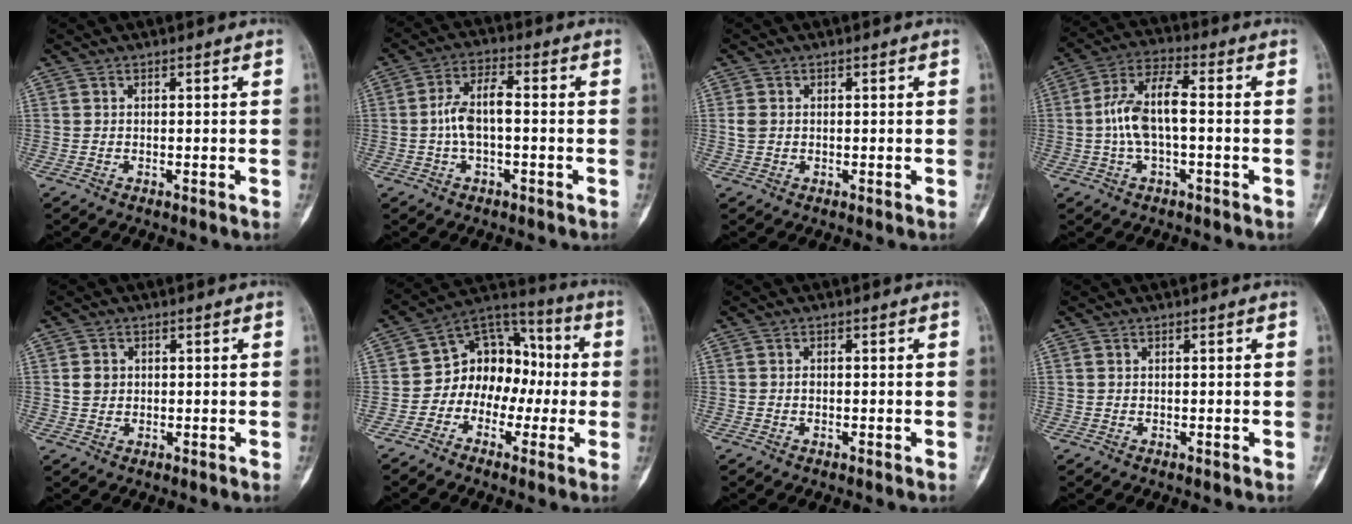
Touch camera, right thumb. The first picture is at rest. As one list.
[{"total": 6.9, "force": [-0.7, 2.8, 6.2], "torque": [-0.125, 0.024, -0.019]}, {"total": 1.7, "force": [0.1, 1.4, 0.9], "torque": [-0.020, 0.004, 0.005]}, {"total": 10.1, "force": [-0.6, 4.0, 9.3], "torque": [-0.194, 0.032, -0.015]}, {"total": 2.7, "force": [0.5, 2.3, 1.2], "torque": [-0.010, 0.001, 0.012]}, {"total": 13.0, "force": [-1.8, 10.2, 7.9], "torque": [-0.074, 0.050, -0.045]}, {"total": 0.7, "force": [-0.1, 0.5, 0.5], "torque": [-0.006, 0.000, -0.003]}, {"total": 0.5, "force": [0.2, 0.4, 0.3], "torque": [-0.005, 0.004, 0.006]}]